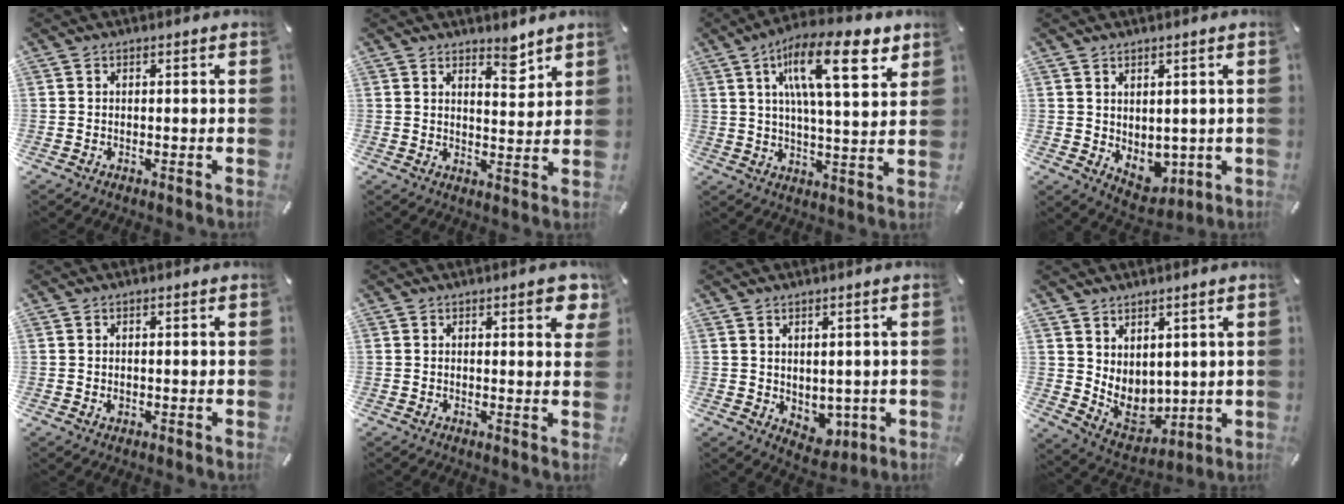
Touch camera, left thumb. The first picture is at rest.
{"total": 5.2, "force": [4.4, 1.8, 2.1], "torque": [-0.003, -0.041, 0.072]}
{"total": 17.8, "force": [8.5, 5.8, 14.5], "torque": [-0.234, -0.019, 0.129]}
{"total": 4.0, "force": [1.9, 3.3, 1.0], "torque": [-0.002, -0.017, 0.037]}
{"total": 0.8, "force": [0.0, 0.7, 0.5], "torque": [-0.011, 0.002, -0.002]}
{"total": 4.1, "force": [2.3, 1.4, 3.1], "torque": [-0.043, -0.009, 0.035]}
{"total": 4.1, "force": [0.9, 3.5, 1.8], "torque": [-0.003, -0.011, 0.017]}
{"total": 7.5, "force": [2.6, 6.4, 3.1], "torque": [-0.060, -0.037, 0.057]}